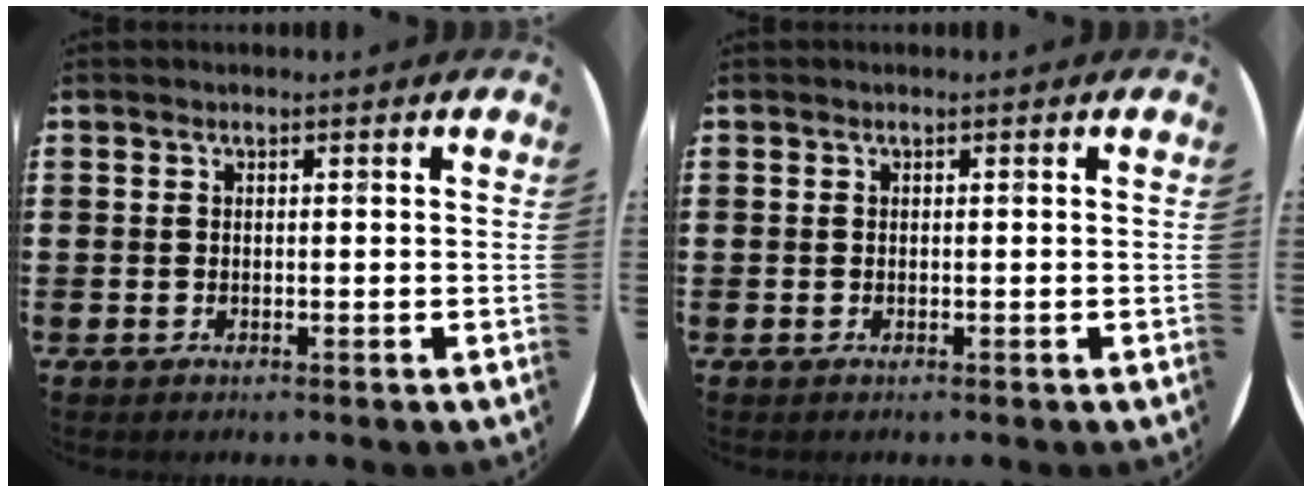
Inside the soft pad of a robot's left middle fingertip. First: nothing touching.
{"total": 0.0}